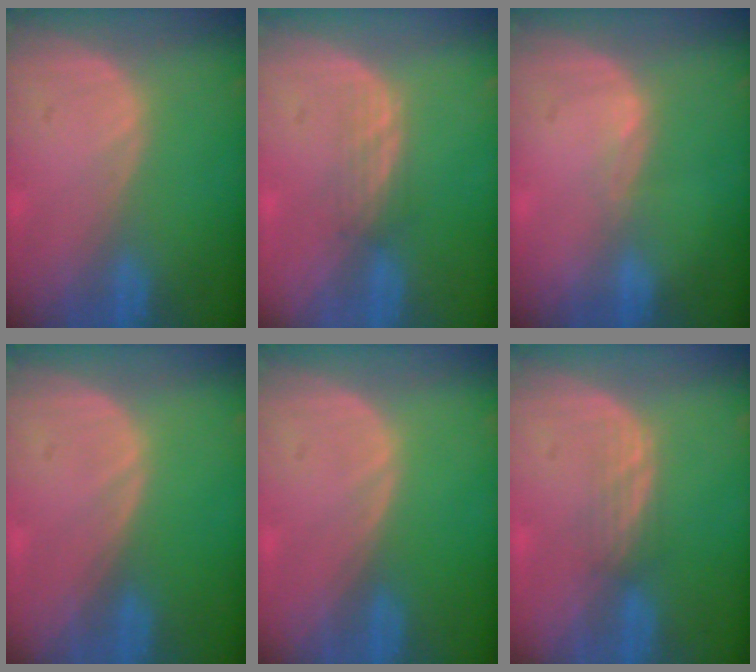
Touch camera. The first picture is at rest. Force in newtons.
{"total": 2.2, "press": 2.2, "slide": 0.4}
{"total": 1.0, "press": 0.7, "slide": 0.7}
{"total": 0.0}
{"total": 0.0}
{"total": 2.3, "press": 2.2, "slide": 0.5}